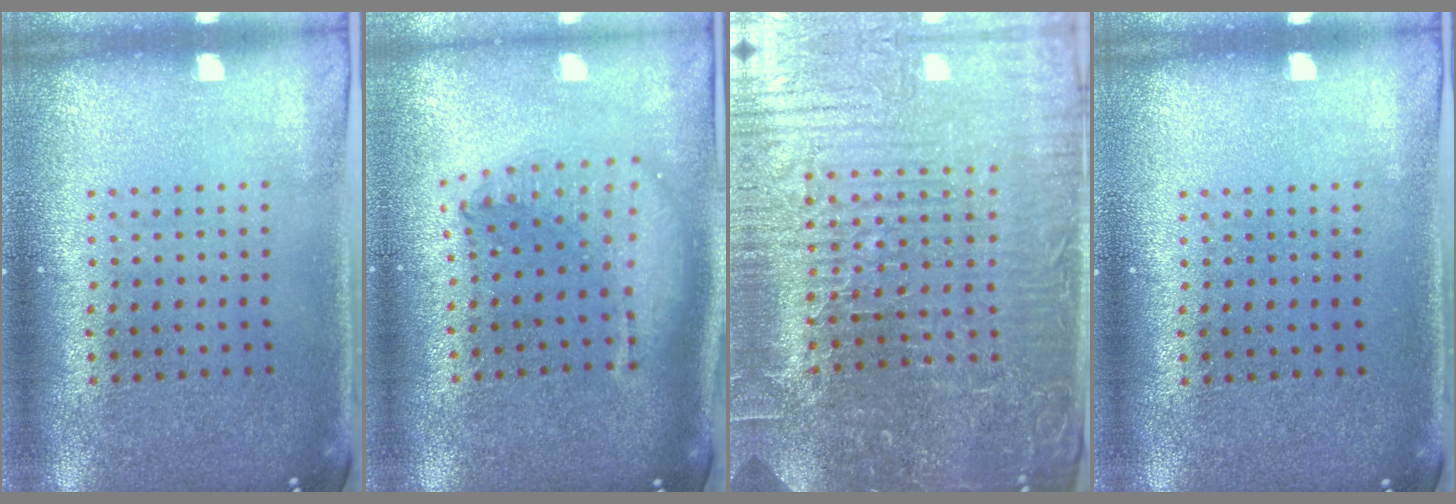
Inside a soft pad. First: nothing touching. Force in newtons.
{"total": 2.0, "press": 1.6, "slide": 1.2}
{"total": 6.0, "press": 5.5, "slide": 2.4}
{"total": 0.0}